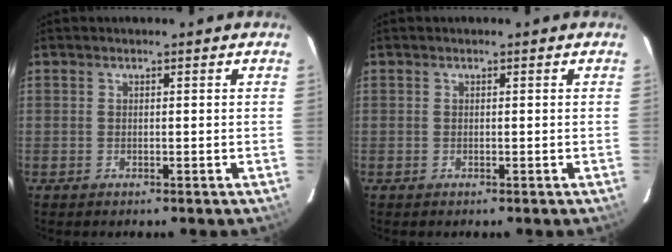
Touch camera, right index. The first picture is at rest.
{"total": 0.0}